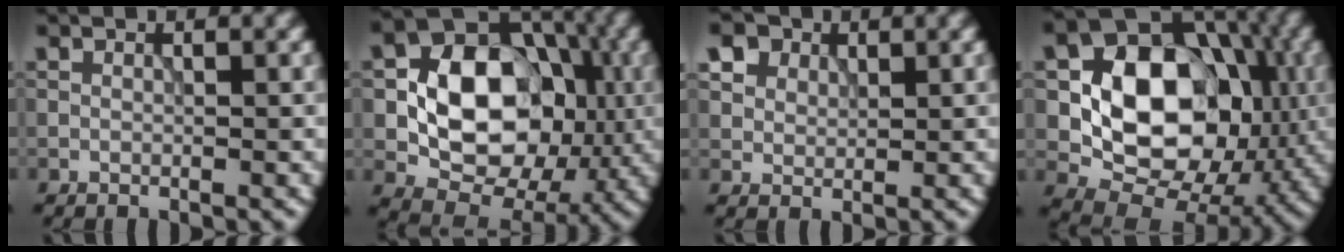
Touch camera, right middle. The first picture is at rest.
{"total": 11.6, "force": [-0.8, 8.6, 7.7], "torque": [-0.122, 0.008, -0.021]}
{"total": 6.7, "force": [4.0, 4.4, 3.0], "torque": [-0.088, 0.008, 0.066]}
{"total": 12.6, "force": [0.1, 9.5, 8.3], "torque": [-0.125, -0.005, -0.003]}